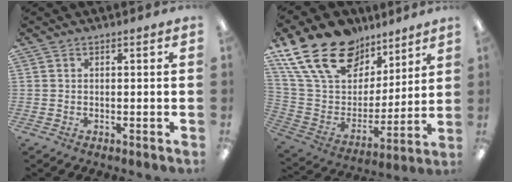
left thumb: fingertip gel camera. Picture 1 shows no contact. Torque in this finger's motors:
{"motor_torque": [0.80, 0.76, 1.35, -1.42, 0.49]}